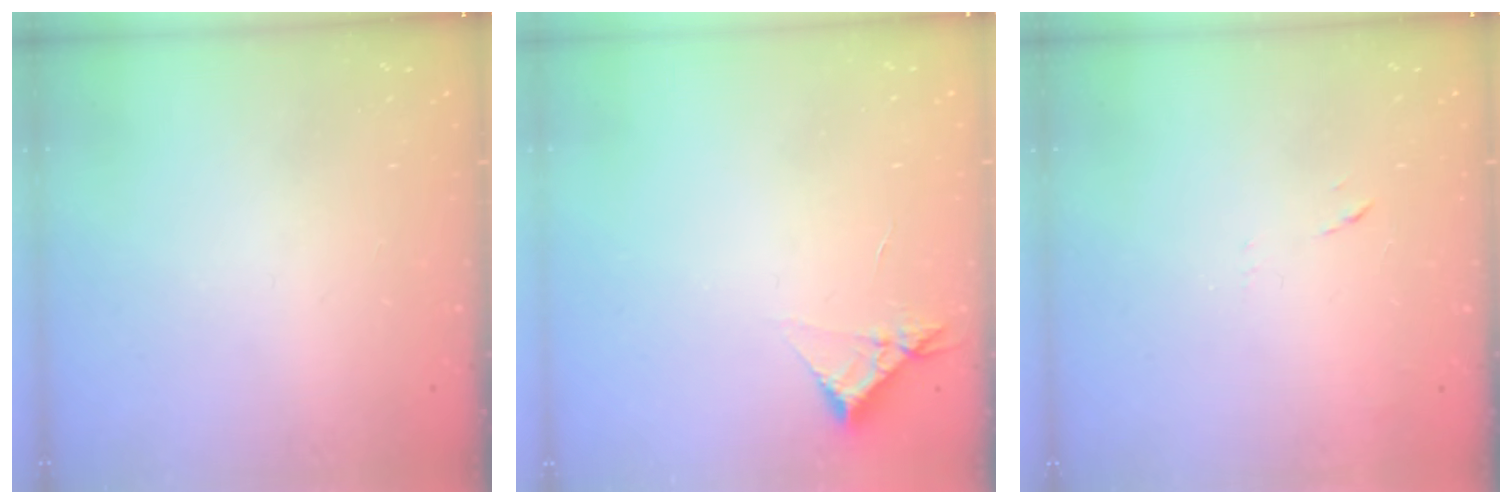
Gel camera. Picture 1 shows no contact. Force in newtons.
{"total": 3.4, "press": 3.4, "slide": 0.5}
{"total": 7.2, "press": 7.2, "slide": 0.6}